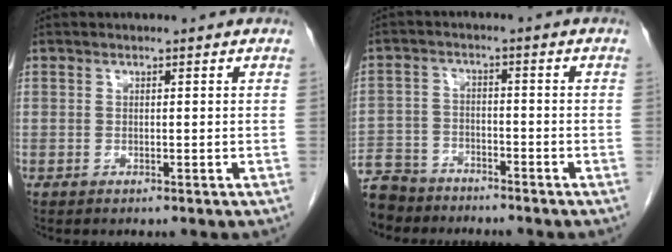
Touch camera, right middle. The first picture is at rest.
{"total": 10.3, "force": [-8.9, 4.8, 2.0], "torque": [-0.056, -0.001, -0.156]}